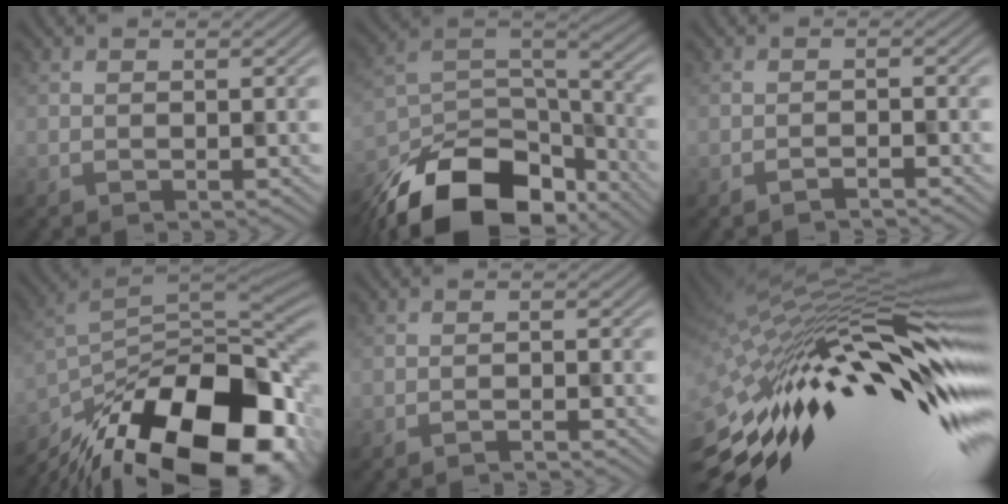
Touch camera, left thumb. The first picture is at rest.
{"total": 17.0, "force": [-11.7, 8.4, 9.1], "torque": [-0.224, -0.044, -0.177]}
{"total": 1.2, "force": [-1.0, 0.1, 0.6], "torque": [-0.011, 0.003, -0.021]}
{"total": 20.1, "force": [-12.0, 8.5, 13.6], "torque": [-0.243, -0.023, -0.178]}
{"total": 0.9, "force": [-0.8, 0.0, 0.5], "torque": [-0.007, 0.002, -0.016]}
{"total": 18.9, "force": [-3.9, 4.6, 17.9], "torque": [-0.323, 0.005, -0.100]}